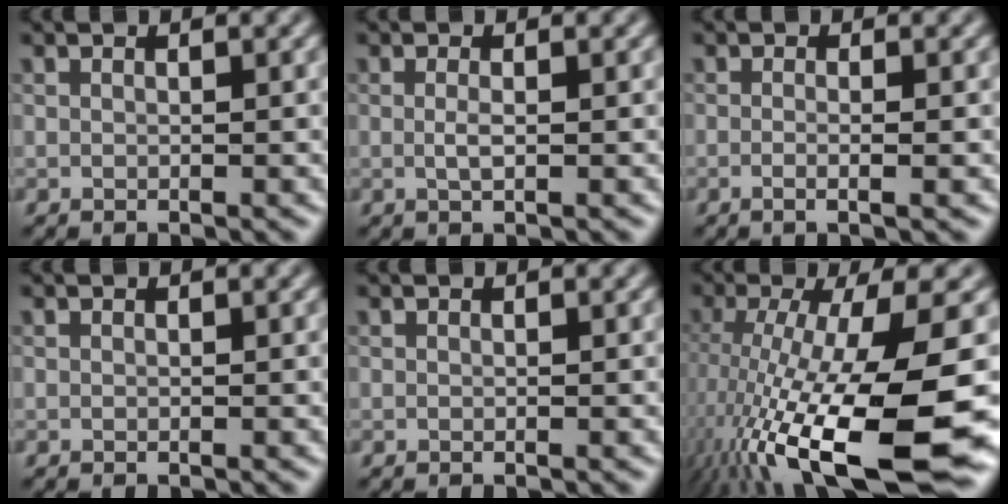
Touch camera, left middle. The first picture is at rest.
{"total": 0.8, "force": [-0.6, -0.2, 0.5], "torque": [-0.017, 0.003, -0.001]}
{"total": 1.5, "force": [-0.8, 0.2, 1.3], "torque": [-0.019, 0.004, -0.021]}
{"total": 0.0}
{"total": 0.0}
{"total": 17.0, "force": [-6.2, 3.3, 15.4], "torque": [-0.262, -0.019, -0.088]}